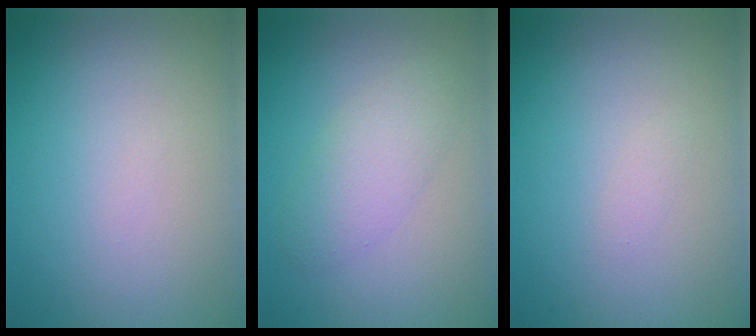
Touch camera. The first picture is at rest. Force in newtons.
{"total": 2.8, "press": 2.8, "slide": 0.2}
{"total": 0.6, "press": 0.6, "slide": 0.0}